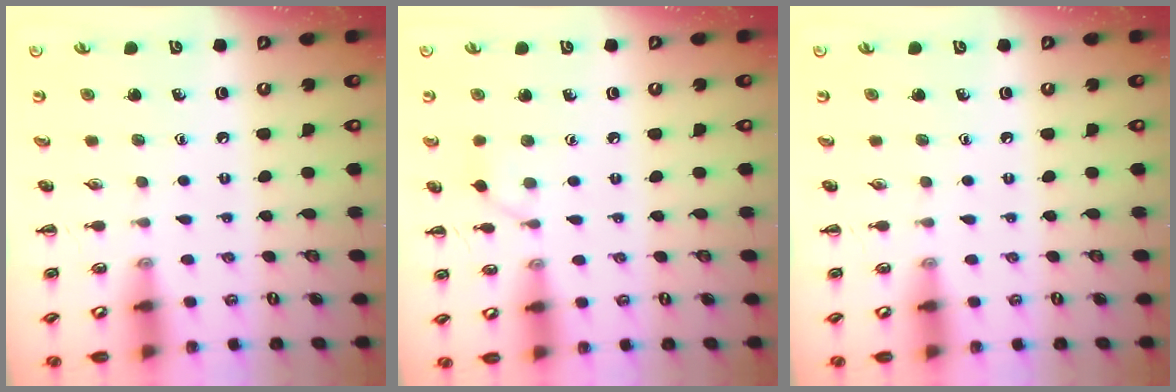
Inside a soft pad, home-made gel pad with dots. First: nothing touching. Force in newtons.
{"total": 5.6, "press": 5.4, "slide": 1.6}
{"total": 0.0}